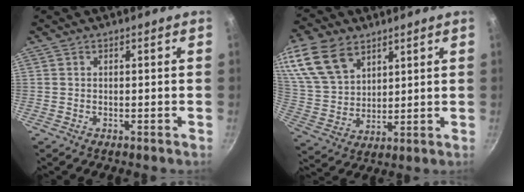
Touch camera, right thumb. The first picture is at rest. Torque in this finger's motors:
{"motor_torque": [-1.68, 2.15, 1.40, 0.73, 0.13]}